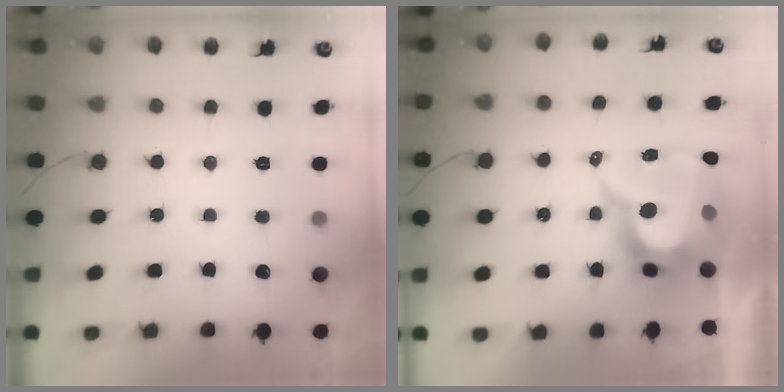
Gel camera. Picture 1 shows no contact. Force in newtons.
{"total": 15.4, "press": 15.3, "slide": 1.4}